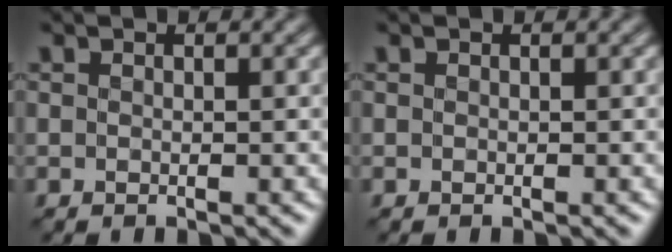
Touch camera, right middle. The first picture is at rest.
{"total": 0.0}